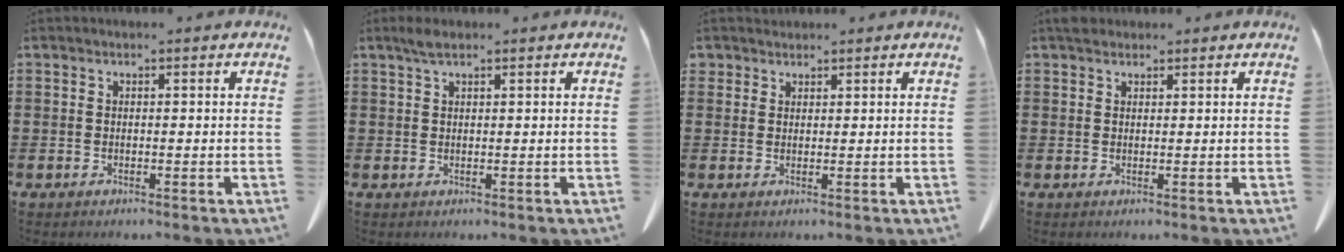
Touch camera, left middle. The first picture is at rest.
{"total": 1.9, "force": [1.2, 0.5, 1.4], "torque": [-0.031, 0.003, 0.020]}
{"total": 1.8, "force": [1.5, 0.9, 0.0], "torque": [-0.005, 0.003, 0.032]}
{"total": 1.8, "force": [1.5, 0.9, 0.5], "torque": [-0.014, 0.005, 0.029]}